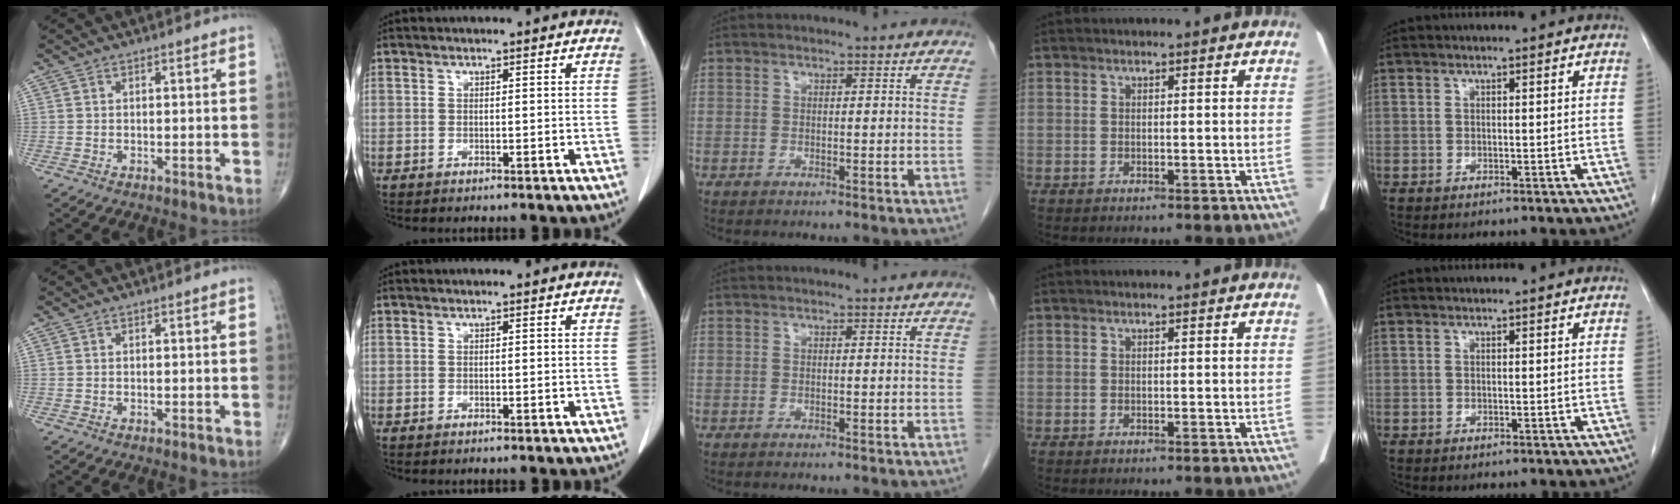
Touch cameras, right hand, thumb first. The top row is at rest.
{}